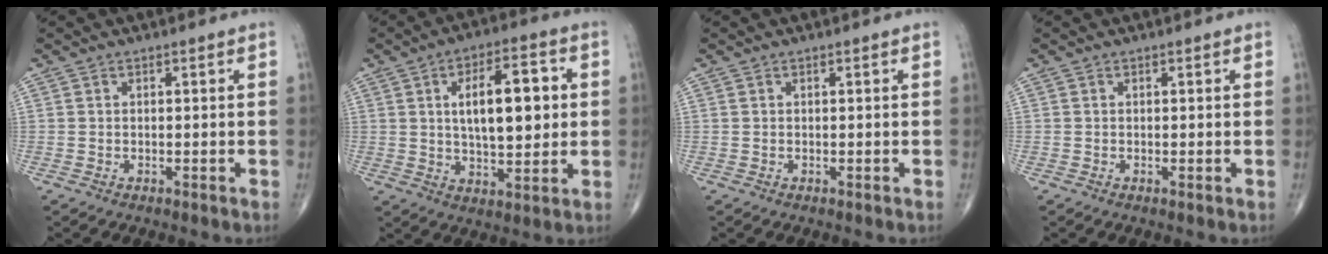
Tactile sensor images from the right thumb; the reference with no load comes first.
{"total": 13.9, "force": [2.3, 6.2, 12.2], "torque": [-0.170, 0.001, 0.039]}
{"total": 0.0}
{"total": 0.0}